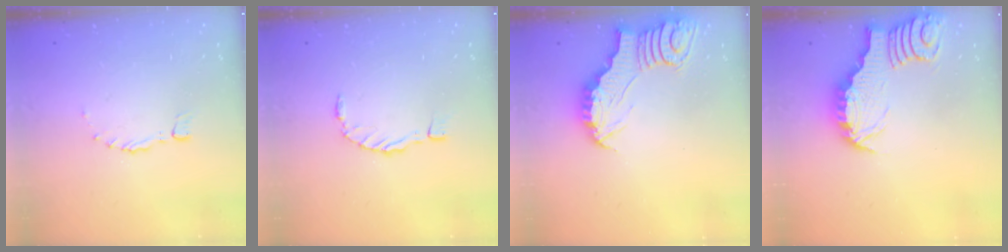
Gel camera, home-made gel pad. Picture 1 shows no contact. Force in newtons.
{"total": 0.0}
{"total": 3.4, "press": 3.3, "slide": 0.5}
{"total": 3.4, "press": 3.4, "slide": 0.4}